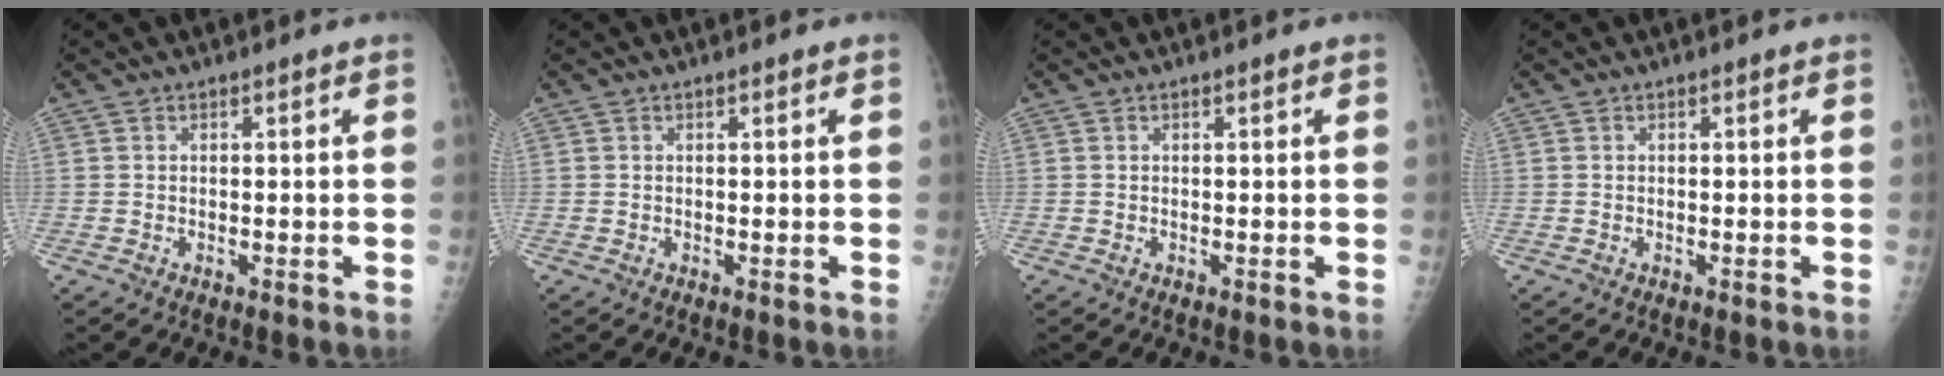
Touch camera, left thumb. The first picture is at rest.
{"total": 0.0}
{"total": 0.0}
{"total": 0.0}